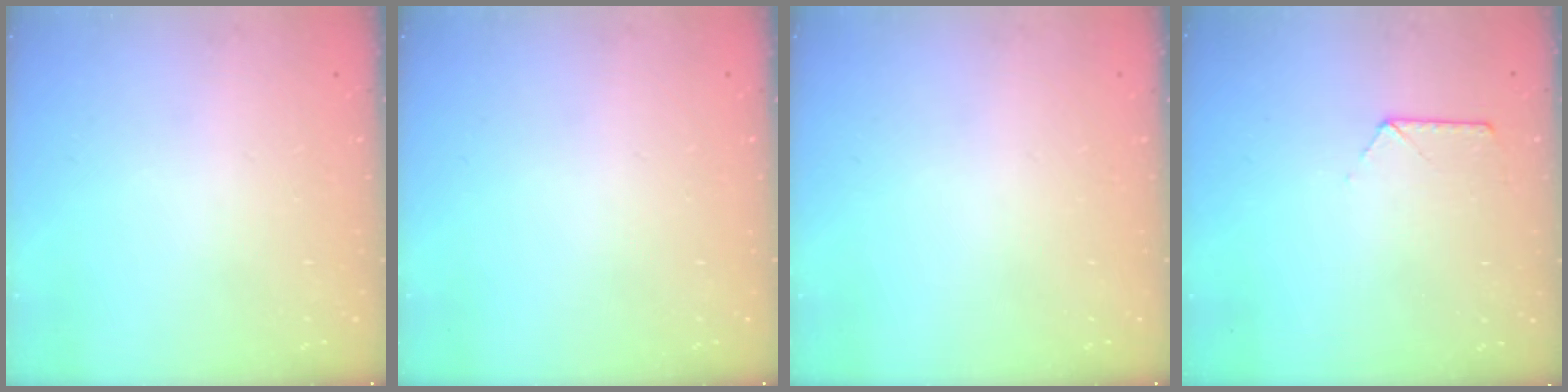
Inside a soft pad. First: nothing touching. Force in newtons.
{"total": 0.0}
{"total": 0.0}
{"total": 6.0, "press": 6.0, "slide": 0.5}